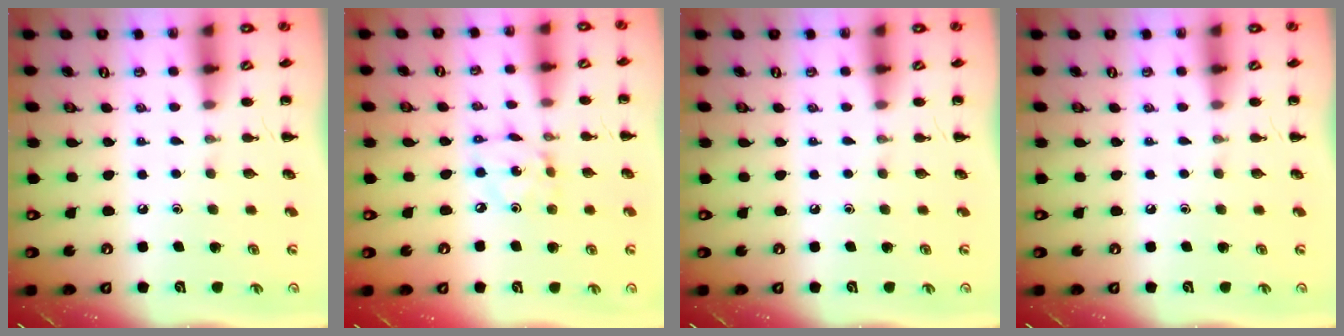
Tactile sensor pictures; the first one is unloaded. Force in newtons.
{"total": 3.2, "press": 3.1, "slide": 0.5}
{"total": 0.0}
{"total": 0.0}